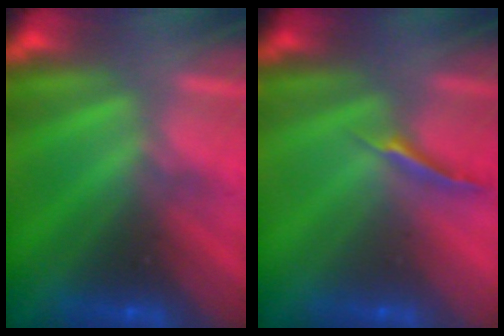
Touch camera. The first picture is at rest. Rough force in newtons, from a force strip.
{"total": 1.3}